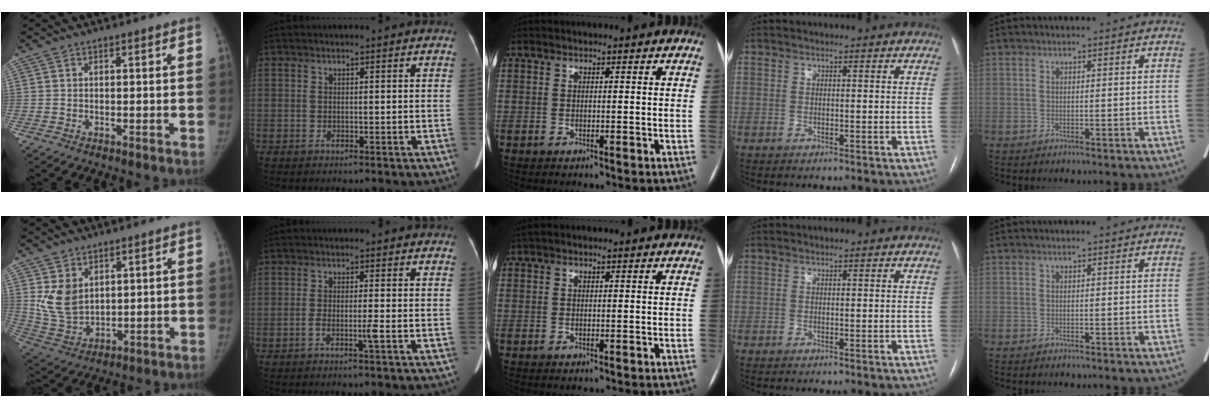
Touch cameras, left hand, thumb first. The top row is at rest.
{"thumb": {"total": 8.8, "force": [3.0, 6.3, 5.3], "torque": [-0.081, -0.022, 0.080]}, "index": {"total": 1.8, "force": [-0.9, -0.4, 1.5], "torque": [-0.029, -0.002, -0.018]}, "middle": {"total": 2.1, "force": [1.6, 0.3, 1.3], "torque": [-0.029, 0.028, 0.030]}}